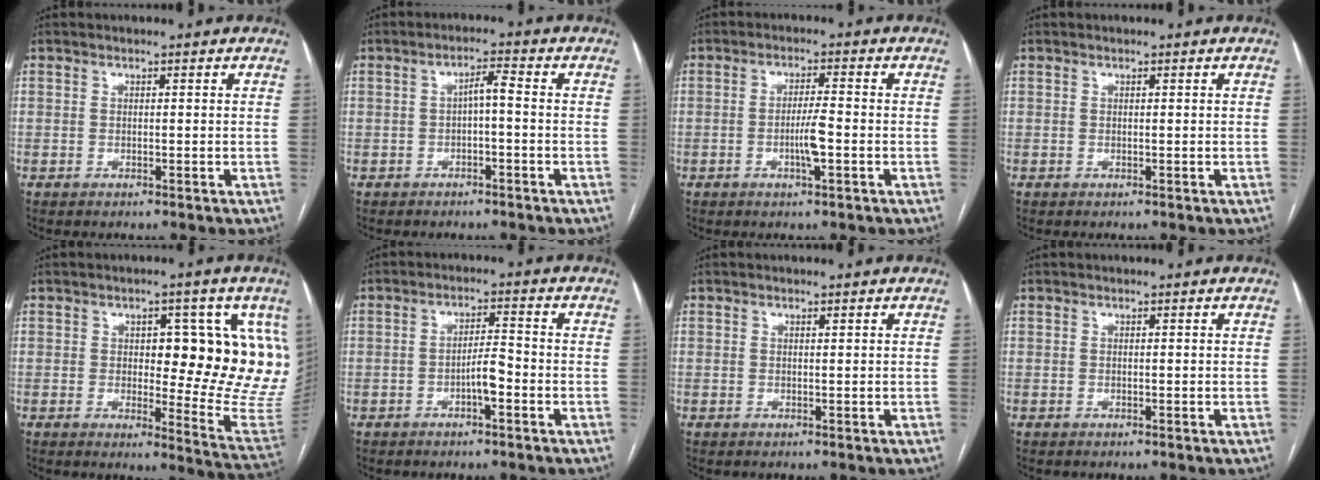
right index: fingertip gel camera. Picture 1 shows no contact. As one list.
[{"total": 2.7, "force": [-0.5, 0.4, 2.6], "torque": [-0.044, 0.011, -0.007]}, {"total": 4.2, "force": [-1.2, 0.3, 4.0], "torque": [-0.074, -0.002, -0.021]}, {"total": 0.0}, {"total": 15.9, "force": [3.8, 5.2, 14.5], "torque": [-0.144, 0.005, 0.048]}, {"total": 3.7, "force": [-1.5, 0.7, 3.3], "torque": [-0.055, 0.007, -0.026]}, {"total": 0.0}, {"total": 0.0}]